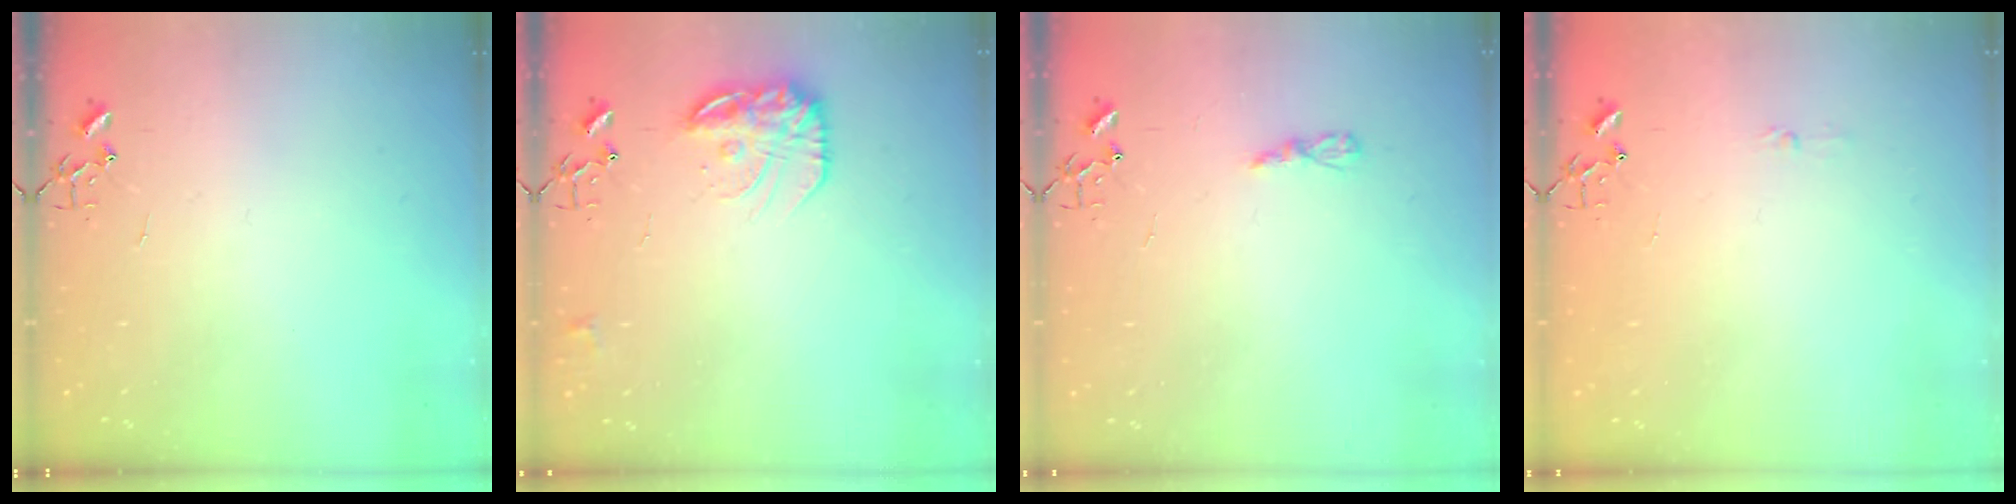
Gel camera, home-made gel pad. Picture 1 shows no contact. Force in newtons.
{"total": 14.8, "press": 14.8, "slide": 0.8}
{"total": 3.5, "press": 3.5, "slide": 0.4}
{"total": 3.5, "press": 3.5, "slide": 0.4}